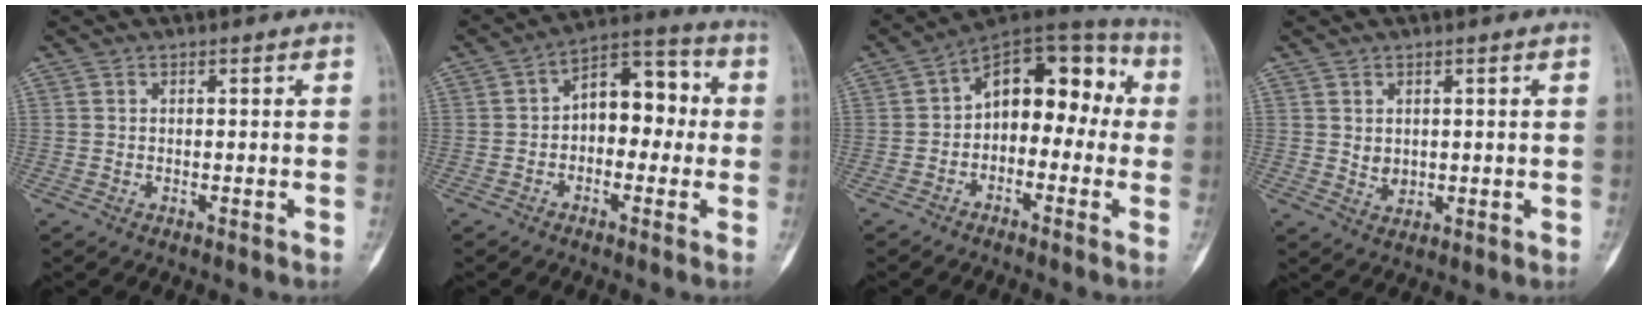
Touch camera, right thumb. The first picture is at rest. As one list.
[{"total": 10.8, "force": [0.0, 6.8, 8.3], "torque": [-0.086, 0.040, -0.014]}, {"total": 13.6, "force": [0.0, 8.7, 10.5], "torque": [-0.104, 0.055, -0.020]}, {"total": 2.2, "force": [0.6, 1.8, 1.1], "torque": [-0.012, -0.007, 0.019]}]